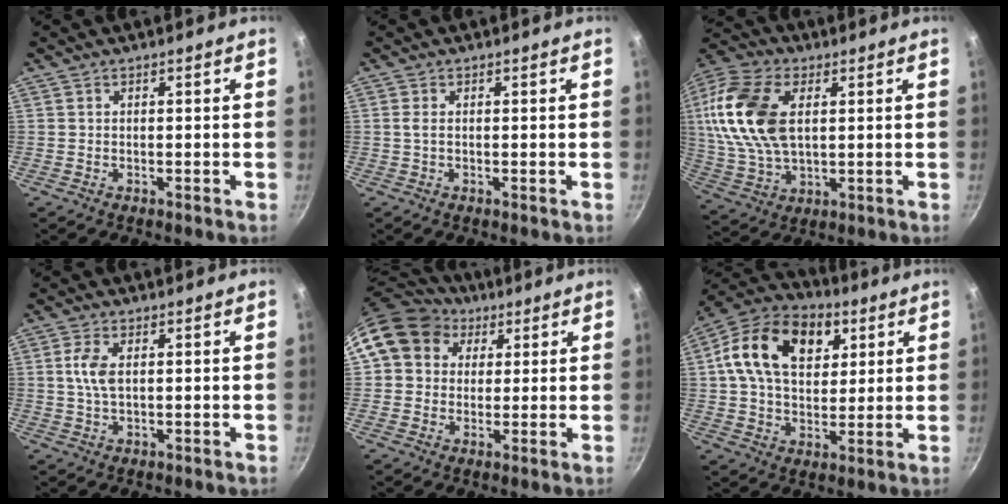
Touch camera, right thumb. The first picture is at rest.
{"total": 1.1, "force": [0.1, 0.3, 1.1], "torque": [-0.024, 0.000, 0.000]}
{"total": 19.3, "force": [4.1, 11.7, 14.8], "torque": [-0.297, 0.003, 0.076]}
{"total": 4.7, "force": [0.8, 2.4, 4.0], "torque": [-0.086, 0.005, 0.015]}
{"total": 12.7, "force": [5.1, 10.6, 4.9], "torque": [-0.065, 0.014, 0.079]}
{"total": 19.3, "force": [6.2, 12.8, 13.0], "torque": [-0.199, 0.005, 0.091]}